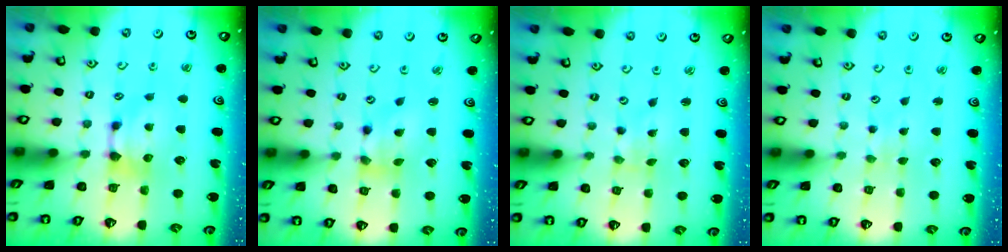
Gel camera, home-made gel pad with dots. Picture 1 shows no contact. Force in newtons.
{"total": 2.7, "press": 2.3, "slide": 1.4}
{"total": 5.4, "press": 5.4, "slide": 0.7}
{"total": 3.0, "press": 3.0, "slide": 0.1}